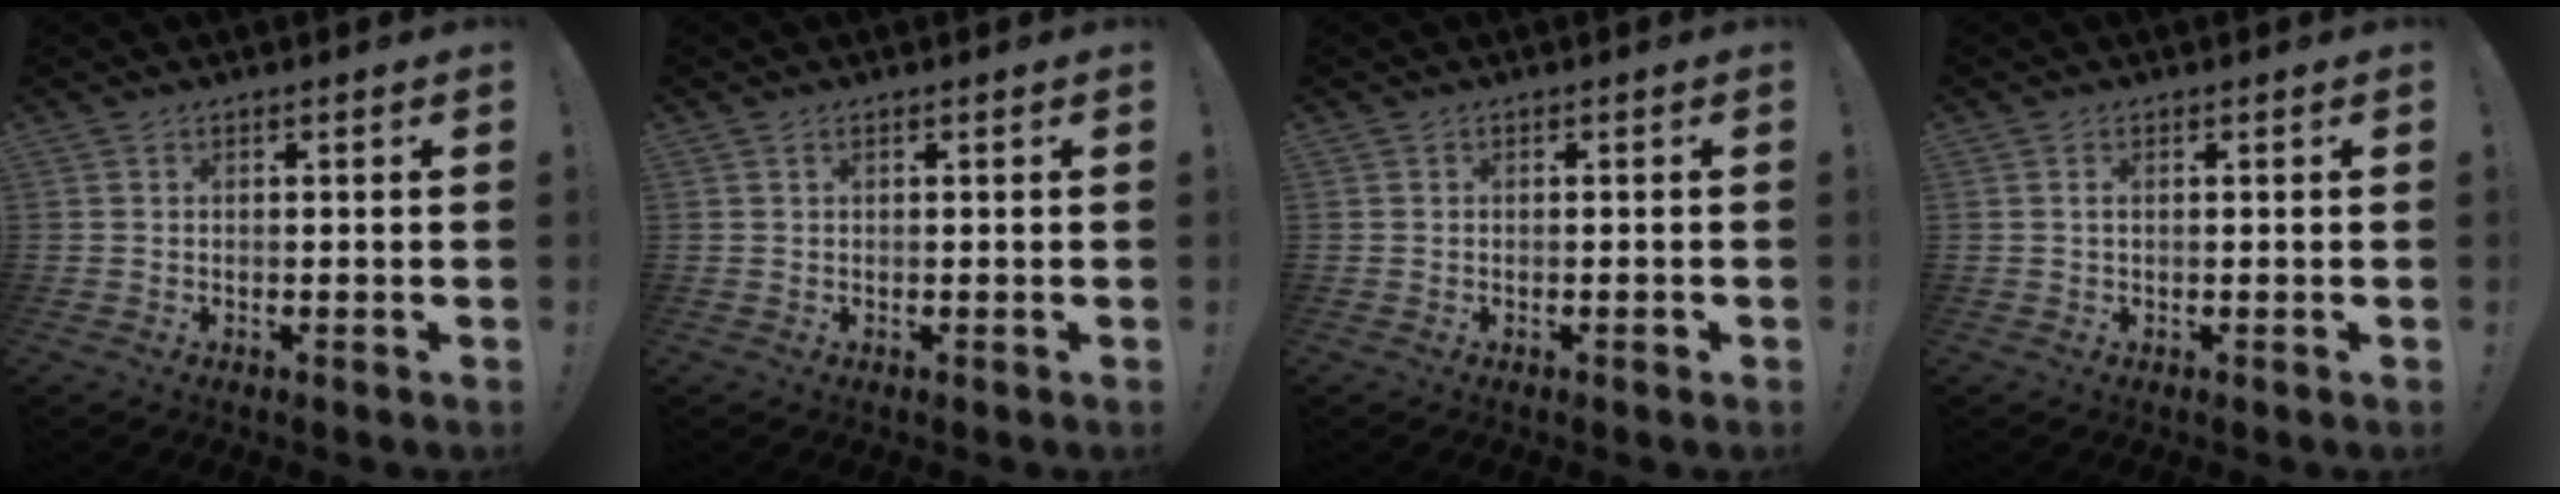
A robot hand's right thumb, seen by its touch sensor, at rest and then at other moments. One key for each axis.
{"total": 0.5, "fx": 0.3, "fy": 0.1, "fz": 0.4, "tx": -0.003, "ty": -0.002, "tz": 0.005}
{"total": 0.9, "fx": -0.7, "fy": 0.2, "fz": 0.5, "tx": -0.009, "ty": 0.002, "tz": -0.011}
{"total": 1.0, "fx": 0.2, "fy": 0.3, "fz": 1.0, "tx": -0.022, "ty": 0.002, "tz": 0.003}